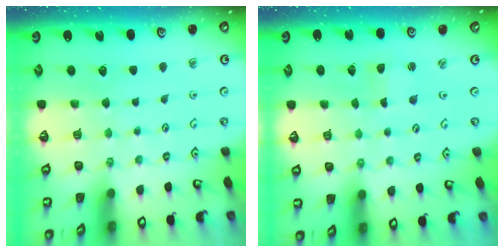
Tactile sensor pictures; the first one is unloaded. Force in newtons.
{"total": 1.7, "press": 1.7, "slide": 0.1}